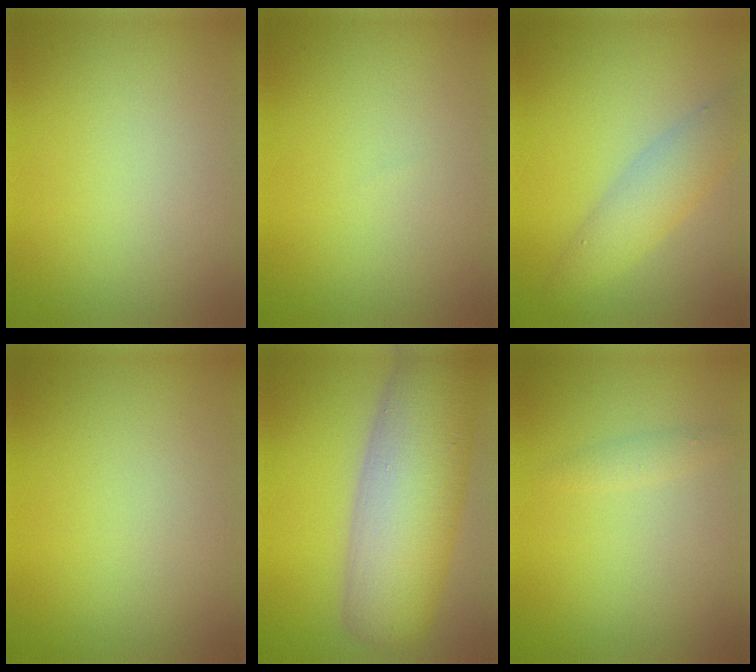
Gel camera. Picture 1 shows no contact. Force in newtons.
{"total": 0.0}
{"total": 3.8, "press": 3.8, "slide": 0.0}
{"total": 0.0}
{"total": 12.3, "press": 12.3, "slide": 0.8}
{"total": 1.0, "press": 1.0, "slide": 0.1}